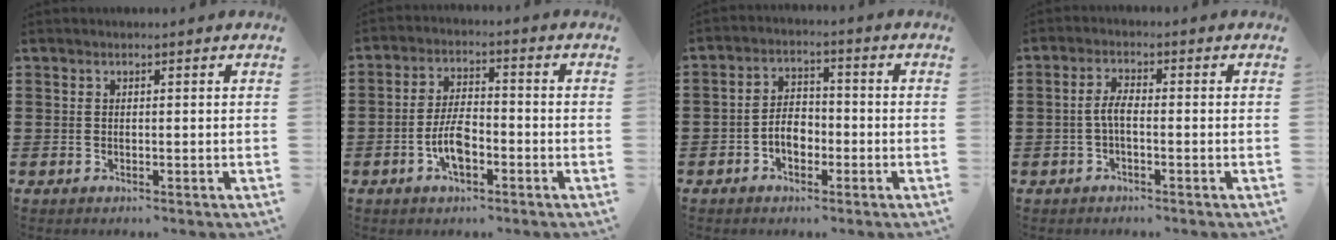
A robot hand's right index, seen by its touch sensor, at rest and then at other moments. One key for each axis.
{"total": 6.1, "fx": -2.0, "fy": 2.0, "fz": 5.4, "tx": -0.118, "ty": -0.001, "tz": -0.044}
{"total": 4.4, "fx": -1.8, "fy": 2.8, "fz": 2.9, "tx": -0.054, "ty": 0.002, "tz": -0.038}
{"total": 3.1, "fx": -0.8, "fy": 1.0, "fz": 2.9, "tx": -0.075, "ty": -0.004, "tz": -0.023}